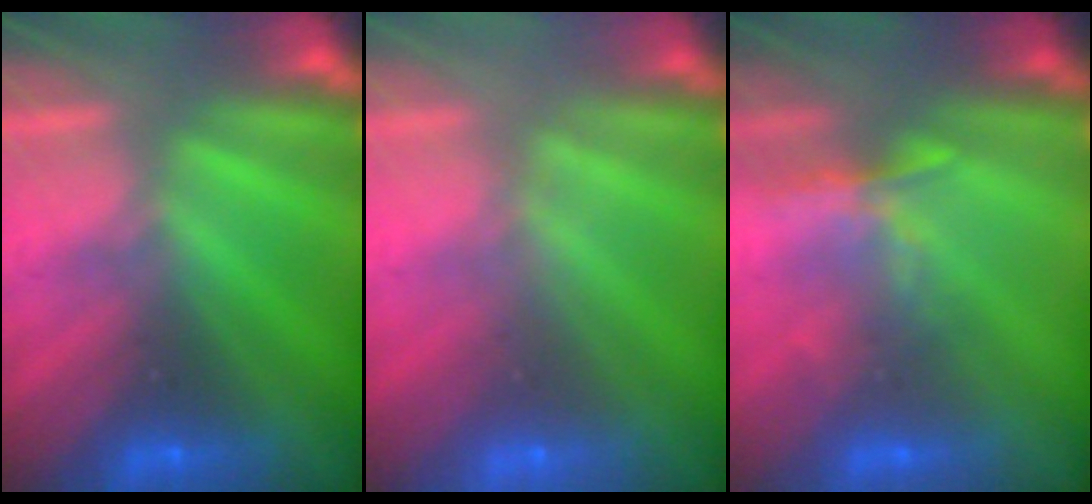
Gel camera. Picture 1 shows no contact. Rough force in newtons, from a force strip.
{"total": 1.9}
{"total": 2.4}